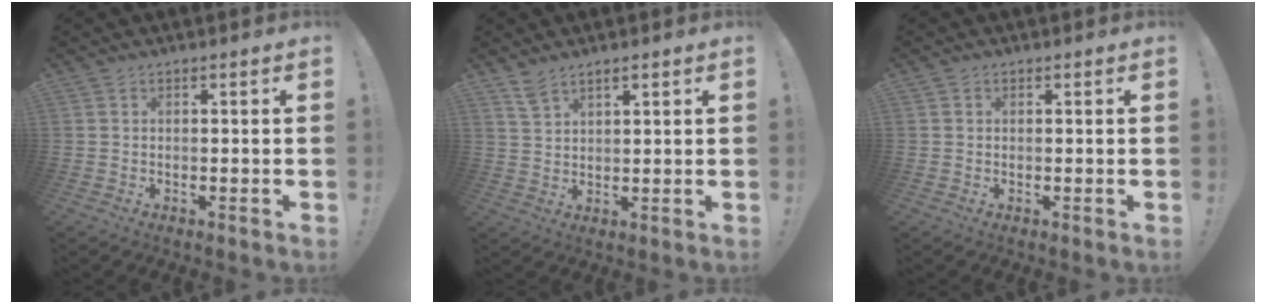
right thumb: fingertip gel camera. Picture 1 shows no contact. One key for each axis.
{"total": 4.7, "fx": 3.5, "fy": 2.1, "fz": 2.4, "tx": -0.044, "ty": -0.015, "tz": 0.065}
{"total": 0.7, "fx": 0.2, "fy": 0.6, "fz": -0.1, "tx": 0.005, "ty": 0.001, "tz": 0.003}